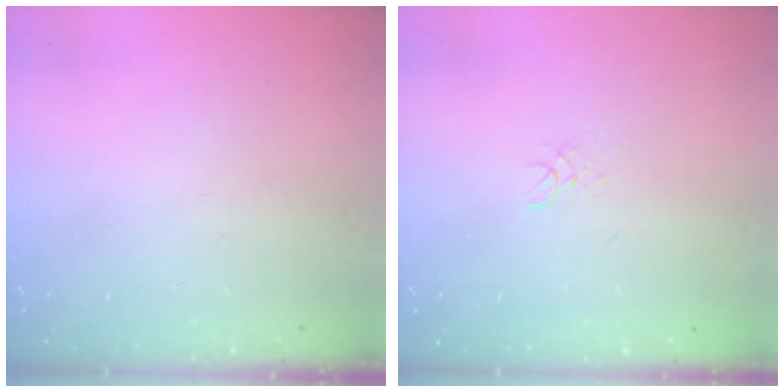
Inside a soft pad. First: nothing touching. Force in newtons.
{"total": 3.0, "press": 3.0, "slide": 0.2}